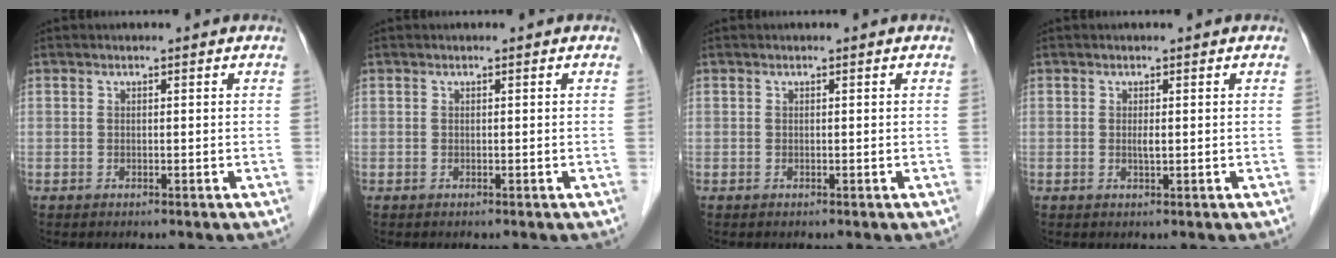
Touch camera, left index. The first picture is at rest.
{"total": 0.0}
{"total": 0.0}
{"total": 0.9, "force": [0.1, 0.1, 0.9], "torque": [-0.022, -0.003, 0.003]}